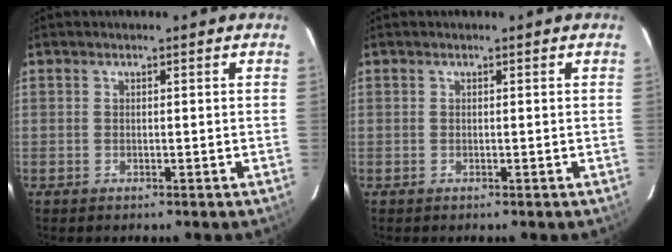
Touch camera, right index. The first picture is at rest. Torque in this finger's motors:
{"motor_torque": [0.00, 0.00, 0.00, 0.00]}